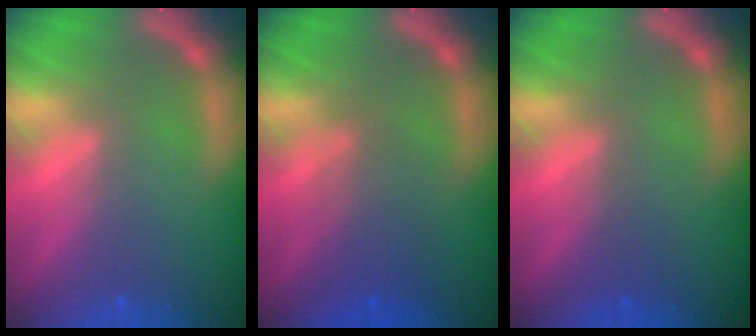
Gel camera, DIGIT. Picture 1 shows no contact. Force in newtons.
{"total": 3.5}
{"total": 1.0}